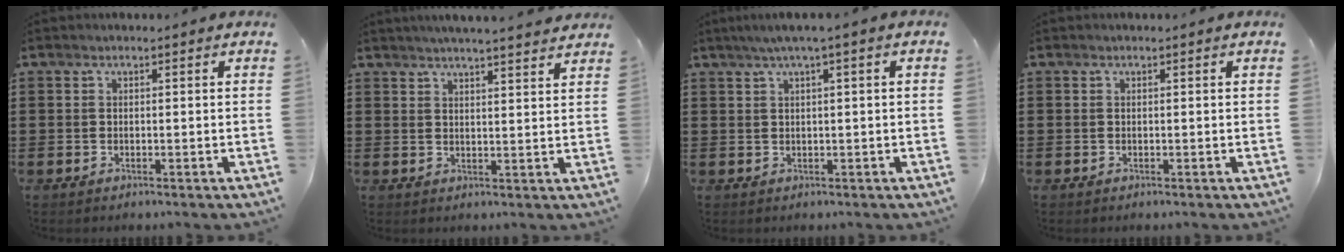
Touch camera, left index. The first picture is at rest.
{"total": 3.4, "force": [3.3, -0.5, 0.8], "torque": [-0.027, -0.012, 0.057]}
{"total": 2.2, "force": [0.7, -0.3, 2.1], "torque": [-0.039, -0.003, 0.011]}
{"total": 0.0}